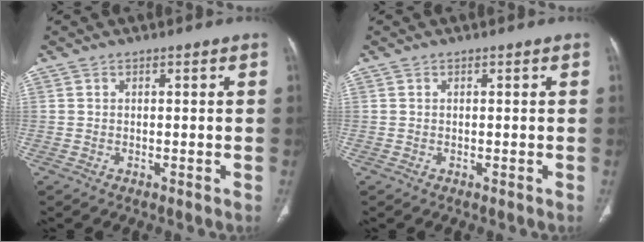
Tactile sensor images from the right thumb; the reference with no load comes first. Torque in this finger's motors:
{"motor_torque": [0.63, -0.11, 0.00, -0.01, 0.01]}